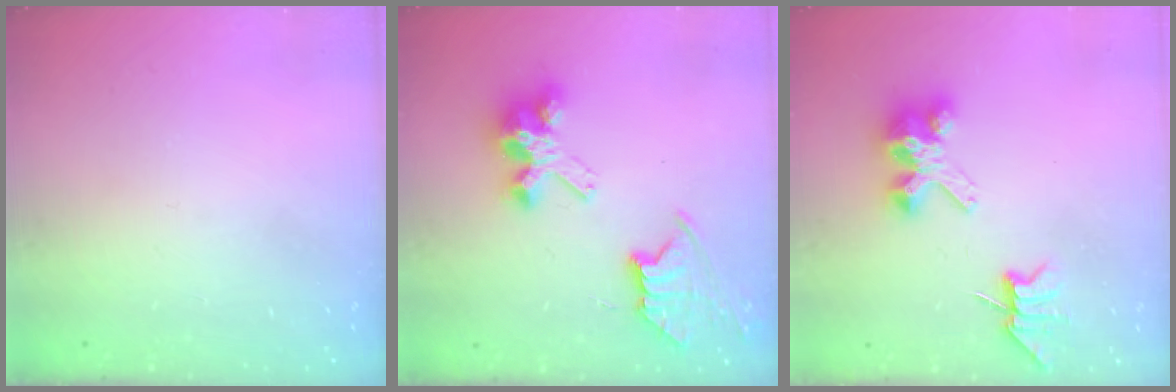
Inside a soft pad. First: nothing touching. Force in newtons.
{"total": 10.5, "press": 10.4, "slide": 1.2}
{"total": 6.6, "press": 6.6, "slide": 0.5}